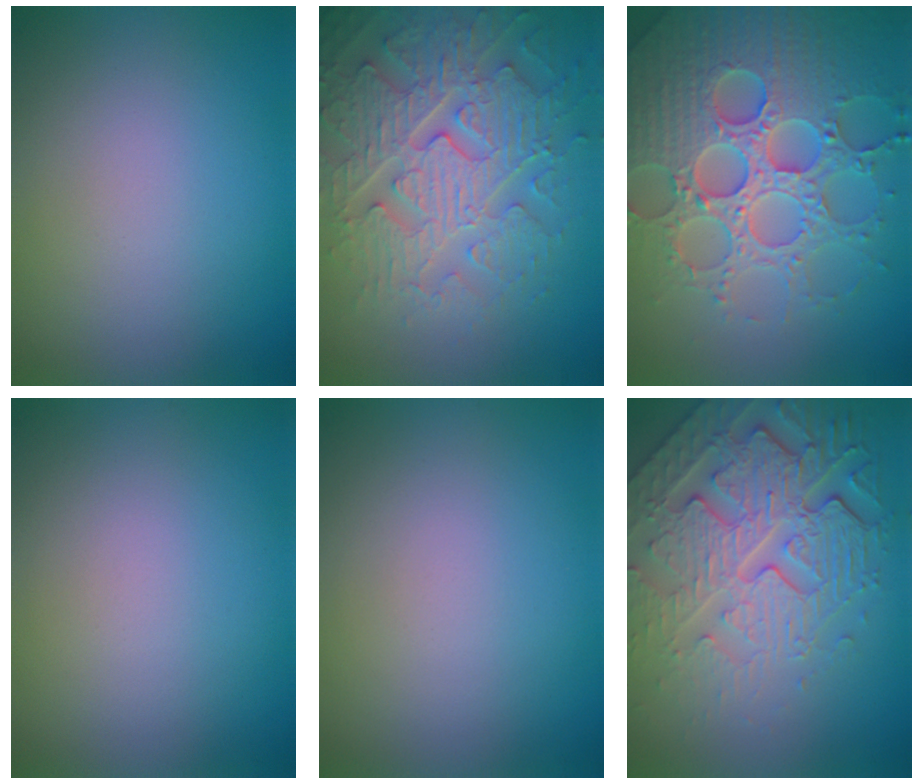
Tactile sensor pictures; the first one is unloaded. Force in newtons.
{"total": 7.4, "press": 6.0, "slide": 4.3}
{"total": 8.1, "press": 7.9, "slide": 1.8}
{"total": 0.0}
{"total": 0.0}
{"total": 7.6, "press": 5.8, "slide": 4.8}